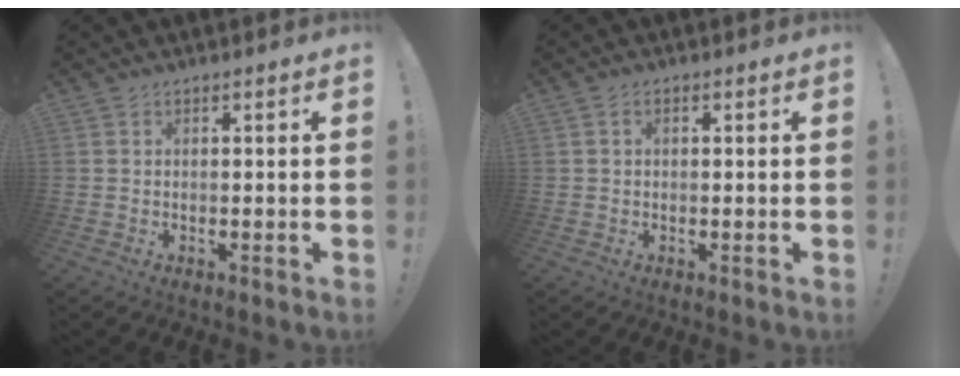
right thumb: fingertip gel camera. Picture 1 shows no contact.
{"total": 1.1, "force": [0.1, 0.8, 0.8], "torque": [-0.016, 0.003, 0.002]}